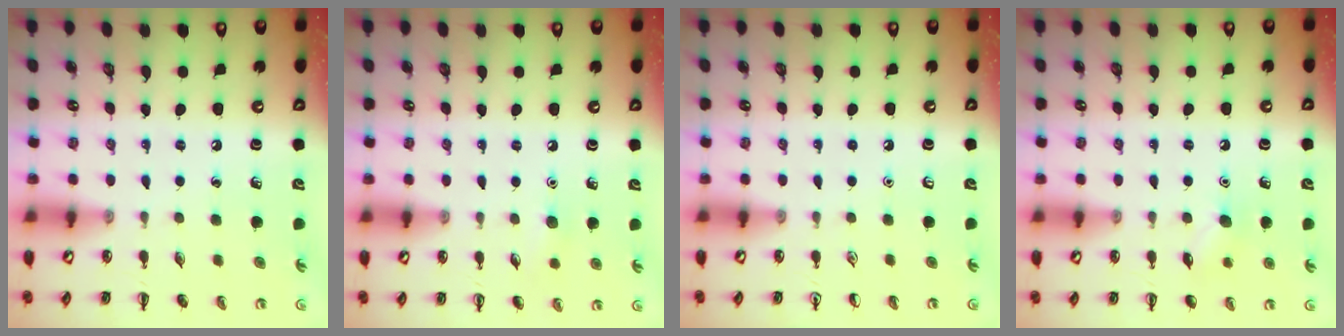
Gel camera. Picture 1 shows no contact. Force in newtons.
{"total": 4.5, "press": 4.4, "slide": 1.1}
{"total": 0.0}
{"total": 7.1, "press": 7.0, "slide": 1.5}